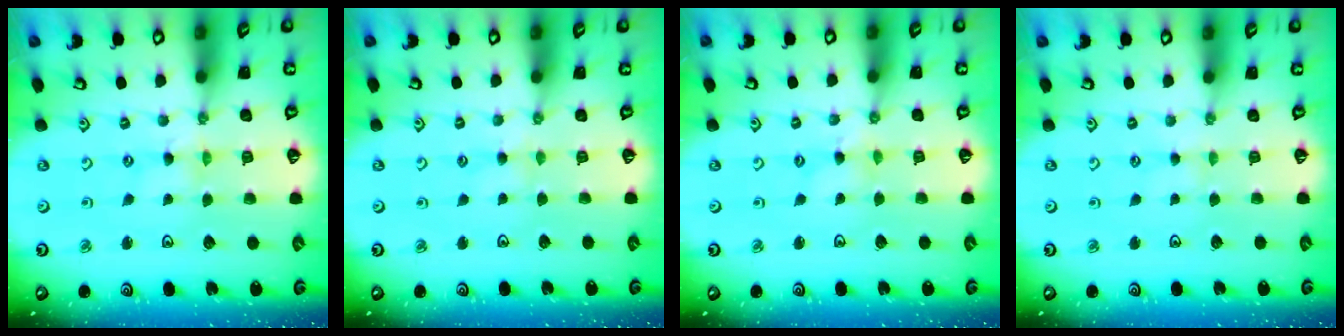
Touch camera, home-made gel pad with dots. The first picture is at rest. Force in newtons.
{"total": 1.8, "press": 1.8, "slide": 0.4}
{"total": 1.2, "press": 1.2, "slide": 0.3}
{"total": 1.2, "press": 1.2, "slide": 0.4}